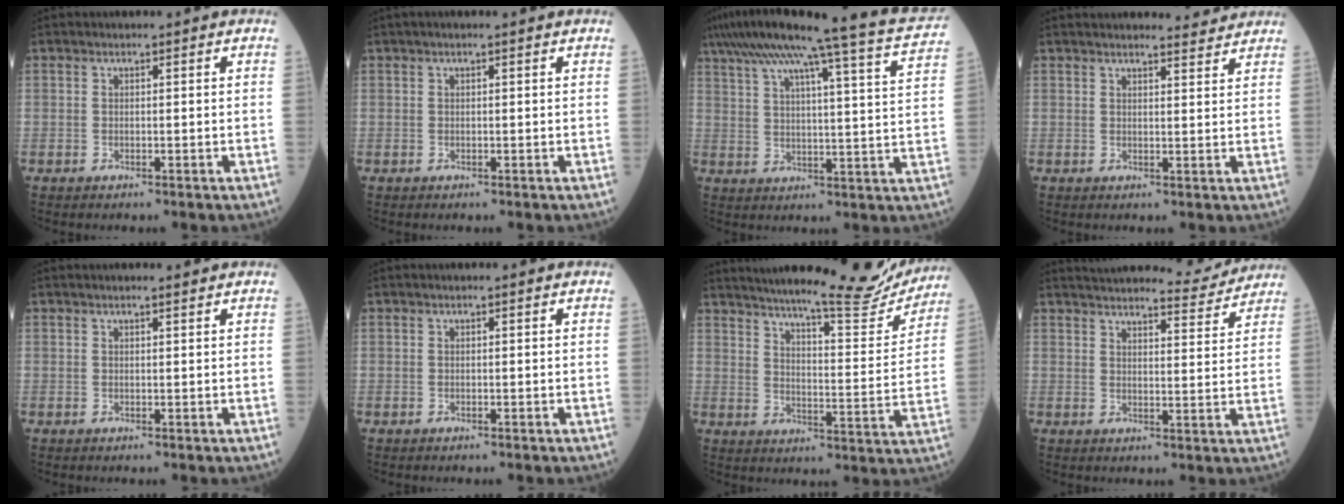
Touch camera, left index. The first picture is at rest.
{"total": 1.0, "force": [0.6, 0.0, 0.7], "torque": [-0.016, 0.015, 0.010]}
{"total": 23.1, "force": [19.9, -1.1, 11.8], "torque": [-0.201, -0.024, 0.260]}
{"total": 5.0, "force": [4.9, 0.6, 0.5], "torque": [-0.005, 0.007, 0.052]}
{"total": 1.3, "force": [1.2, 0.0, 0.5], "torque": [-0.008, 0.009, 0.018]}
{"total": 0.0}
{"total": 22.6, "force": [20.6, 2.1, 9.1], "torque": [-0.138, -0.050, 0.263]}
{"total": 12.3, "force": [12.0, 0.8, 2.5], "torque": [-0.031, -0.006, 0.153]}